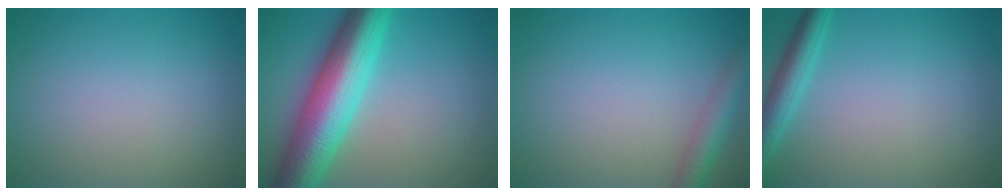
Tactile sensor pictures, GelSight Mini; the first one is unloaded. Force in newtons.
{"total": 10.5, "press": 10.5, "slide": 0.1}
{"total": 3.0, "press": 3.0, "slide": 0.1}
{"total": 3.0, "press": 3.0, "slide": 0.2}